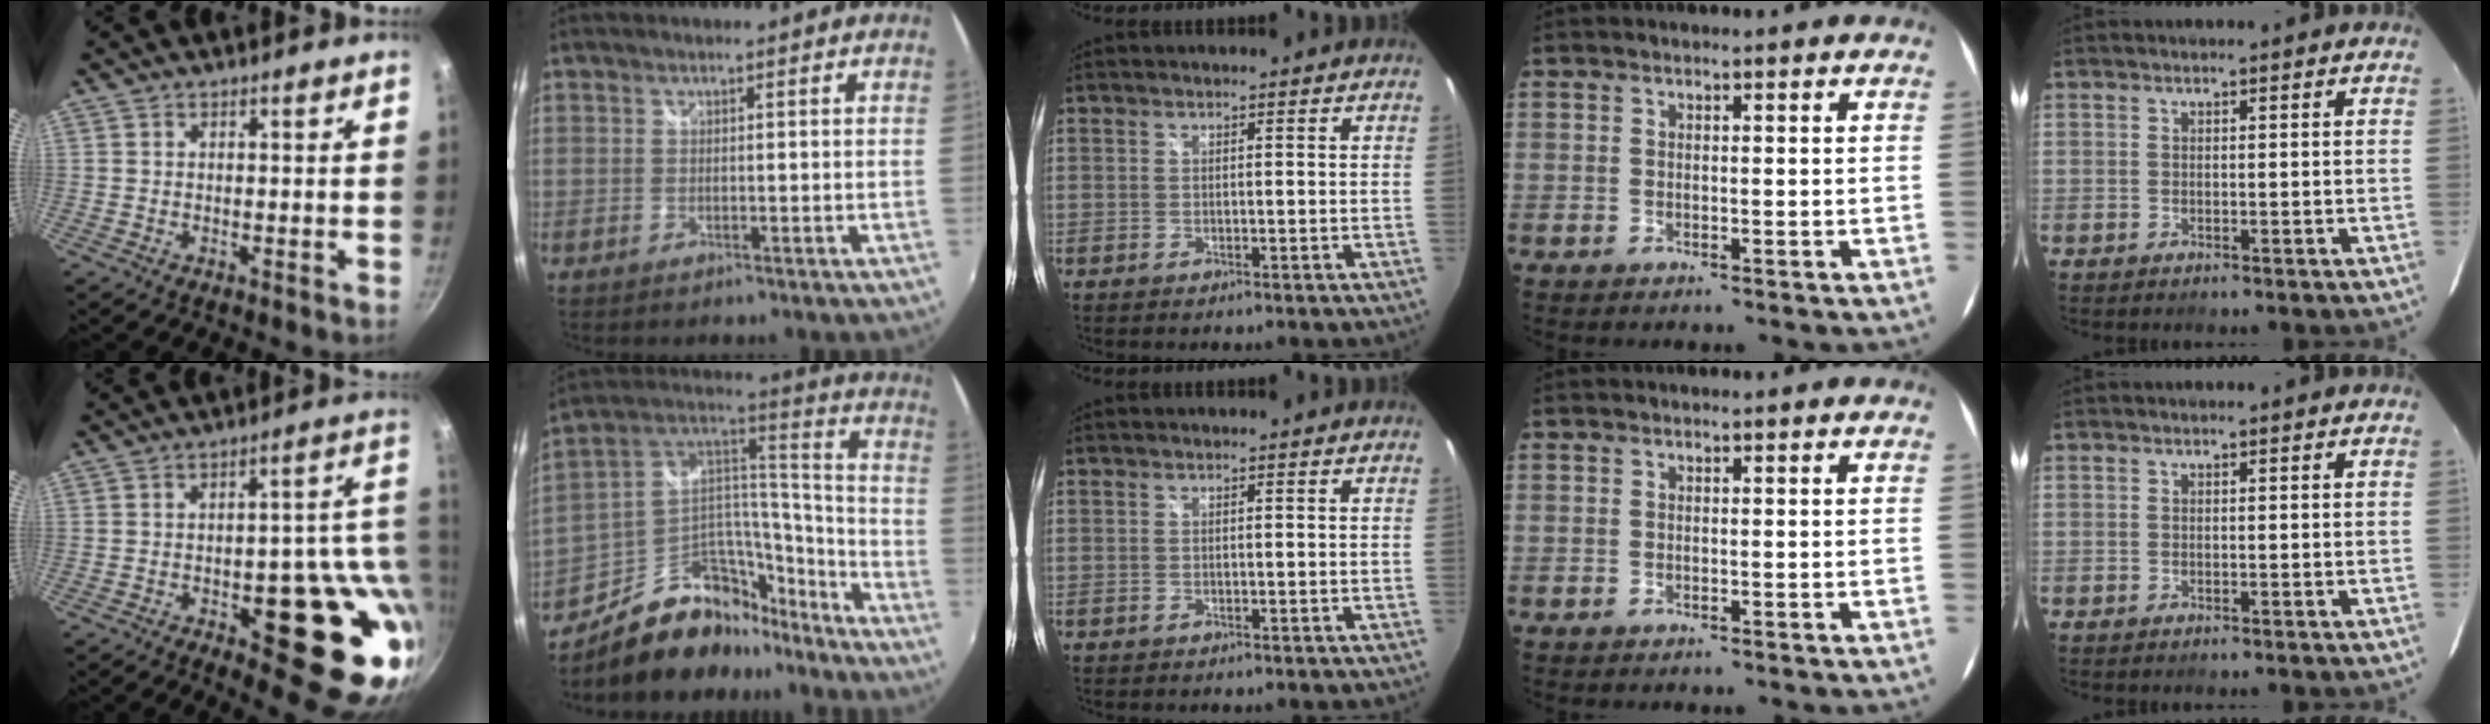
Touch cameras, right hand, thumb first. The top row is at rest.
{"thumb": {"total": 20.2, "force": [-3.8, 7.9, 18.3], "torque": [-0.168, 0.004, -0.044]}, "index": {"total": 21.3, "force": [-14.5, 12.2, 9.6], "torque": [-0.181, 0.070, -0.219]}}